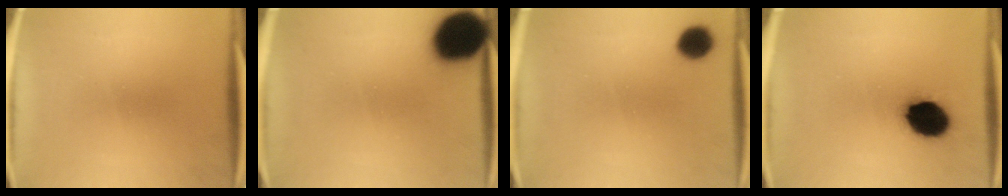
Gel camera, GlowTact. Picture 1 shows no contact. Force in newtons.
{"total": 19.4}
{"total": 7.3}
{"total": 12.6}